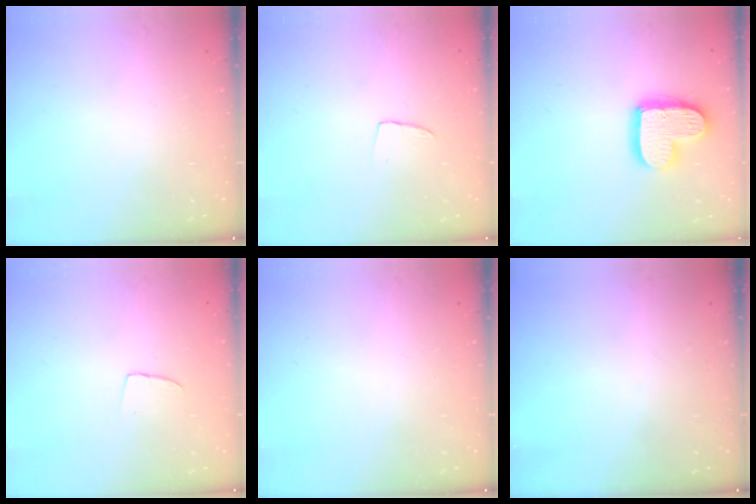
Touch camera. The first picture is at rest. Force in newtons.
{"total": 2.9, "press": 2.9, "slide": 0.2}
{"total": 14.9, "press": 14.9, "slide": 1.1}
{"total": 2.9, "press": 2.9, "slide": 0.2}
{"total": 0.0}
{"total": 0.0}